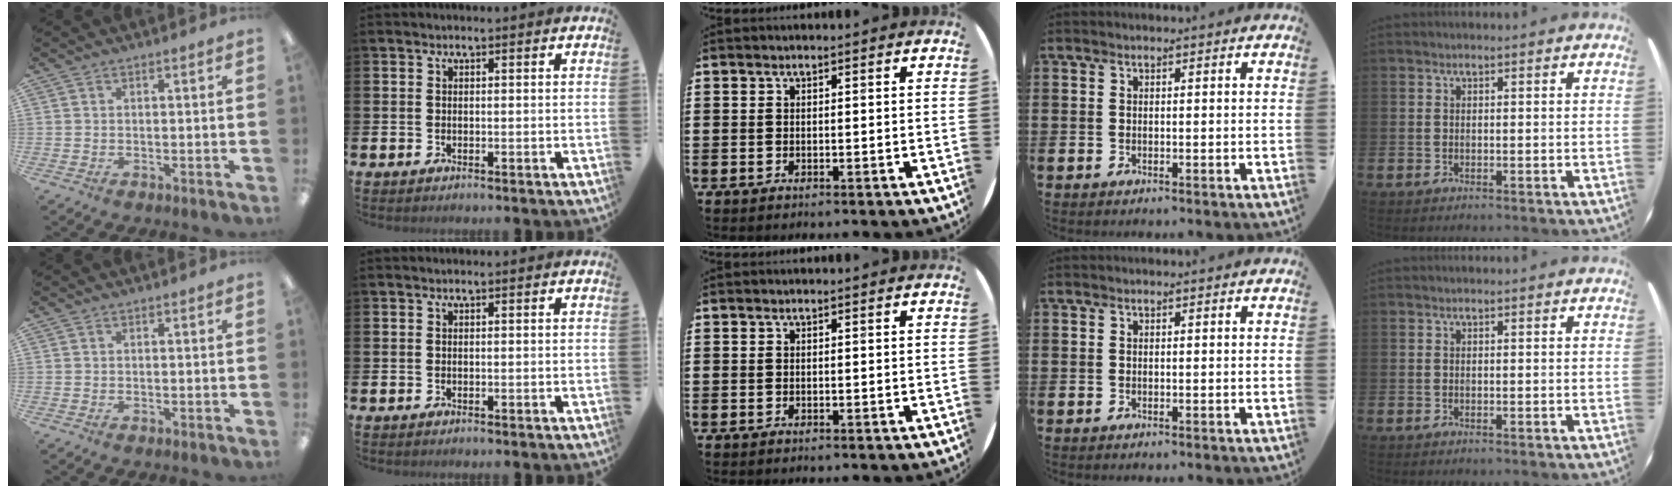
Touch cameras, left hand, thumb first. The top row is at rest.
{}